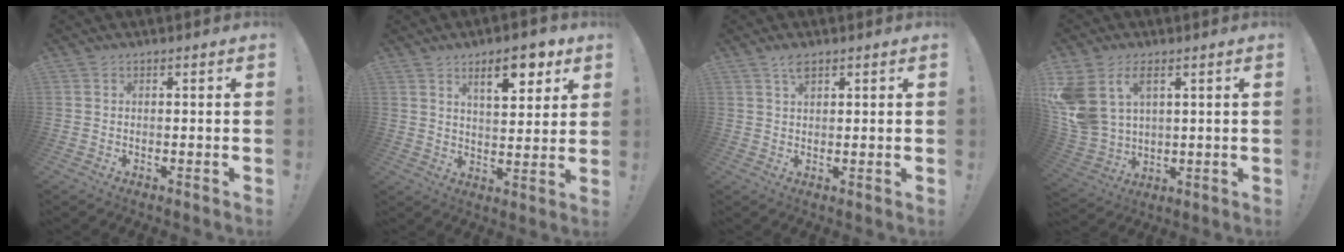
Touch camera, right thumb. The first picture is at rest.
{"total": 10.5, "force": [5.8, 3.9, 7.8], "torque": [-0.106, -0.021, 0.096]}
{"total": 3.2, "force": [1.9, 1.2, 2.2], "torque": [-0.038, -0.005, 0.032]}
{"total": 11.8, "force": [5.3, 7.4, 7.4], "torque": [-0.170, -0.029, 0.104]}